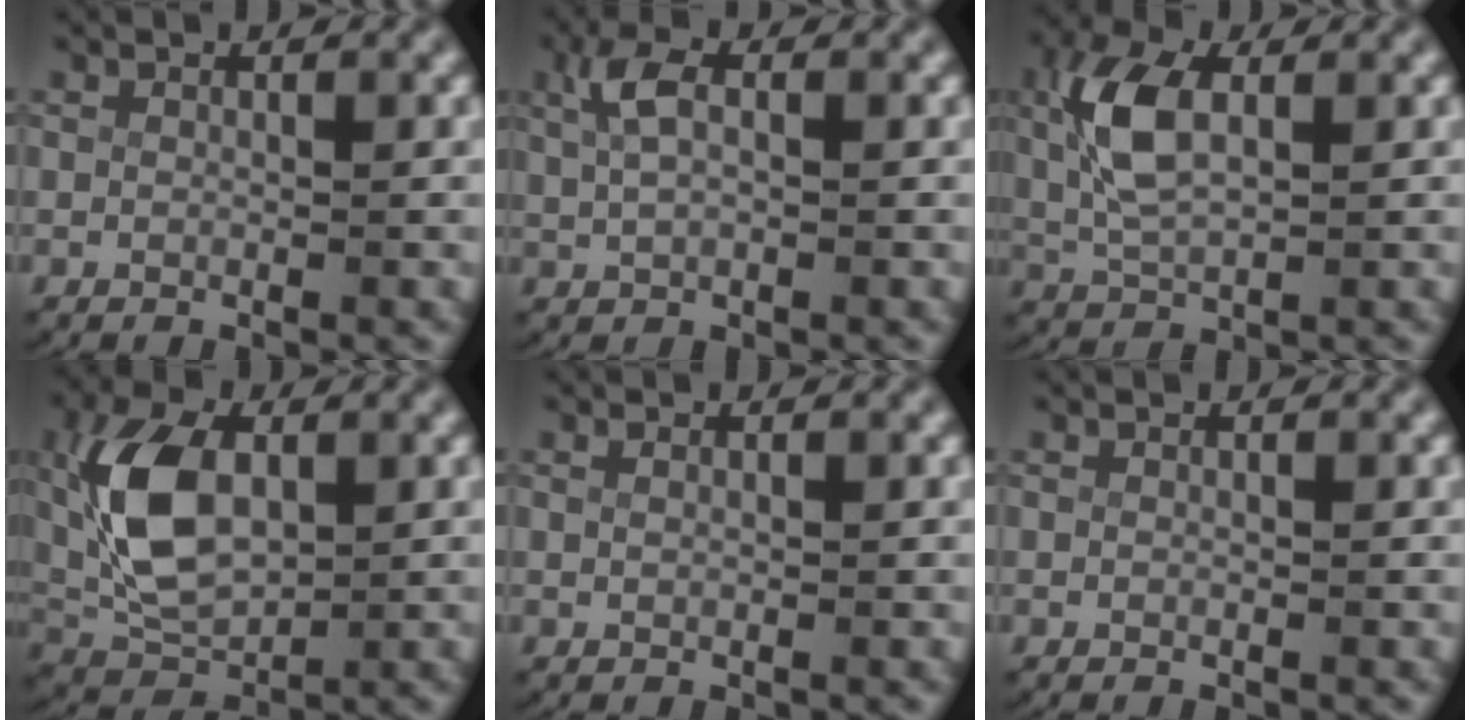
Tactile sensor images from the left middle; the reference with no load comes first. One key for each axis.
{"total": 3.0, "fx": 0.8, "fy": 1.5, "fz": 2.4, "tx": -0.063, "ty": 0.003, "tz": 0.019}
{"total": 5.2, "fx": 1.1, "fy": 2.6, "fz": 4.3, "tx": -0.108, "ty": -0.004, "tz": 0.027}
{"total": 8.4, "fx": 1.1, "fy": 5.4, "fz": 6.3, "tx": -0.155, "ty": -0.017, "tz": 0.030}
{"total": 0.0}
{"total": 0.0}